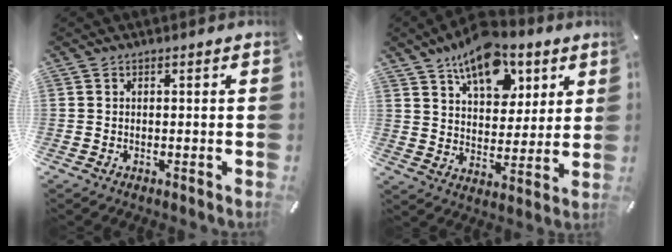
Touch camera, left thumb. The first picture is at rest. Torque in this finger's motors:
{"motor_torque": [0.92, 0.92, 1.48, -1.29, 0.25]}